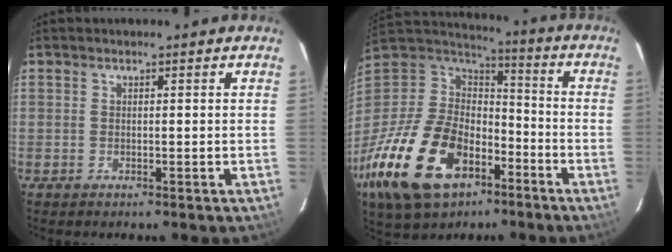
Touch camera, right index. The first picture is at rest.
{"total": 28.6, "force": [-14.7, 16.9, 17.8], "torque": [-0.400, -0.023, -0.246]}